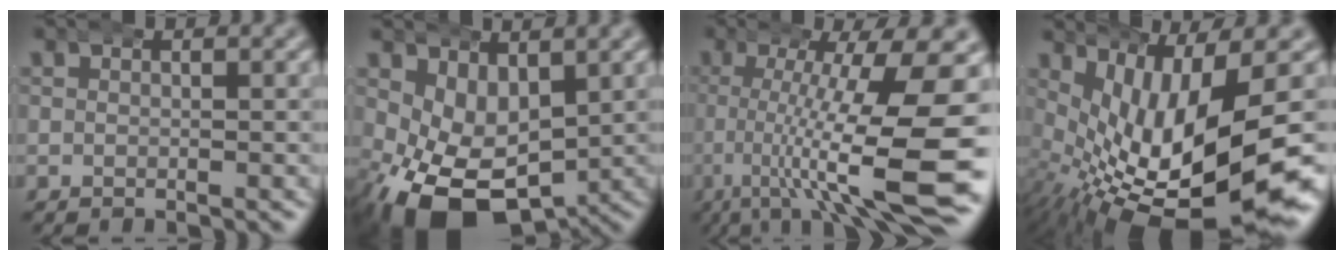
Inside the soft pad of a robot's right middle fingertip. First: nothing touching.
{"total": 10.6, "force": [-3.2, 7.1, 7.2], "torque": [-0.147, -0.044, -0.037]}
{"total": 11.6, "force": [-2.6, 2.5, 11.0], "torque": [-0.157, -0.007, -0.031]}
{"total": 14.6, "force": [-2.7, 6.8, 12.6], "torque": [-0.215, -0.047, -0.005]}